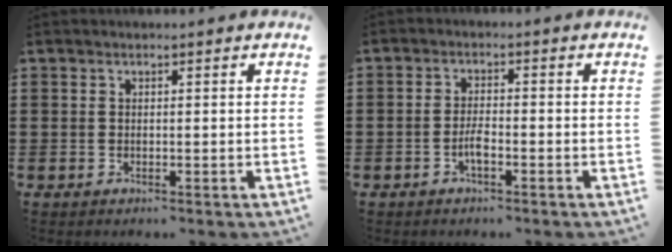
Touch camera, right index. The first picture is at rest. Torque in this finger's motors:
{"motor_torque": [2.14, -0.01, 0.48, -0.01]}